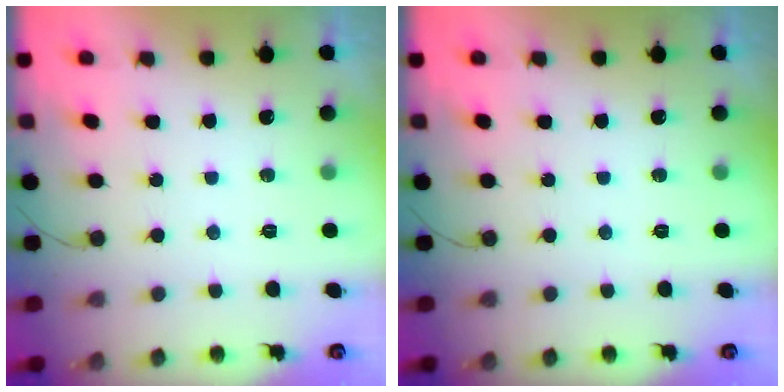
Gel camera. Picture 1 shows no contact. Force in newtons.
{"total": 0.0}